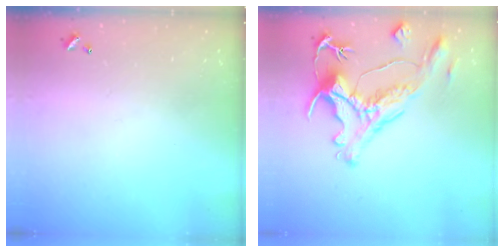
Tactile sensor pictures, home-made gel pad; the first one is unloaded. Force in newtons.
{"total": 2.8, "press": 2.4, "slide": 1.5}